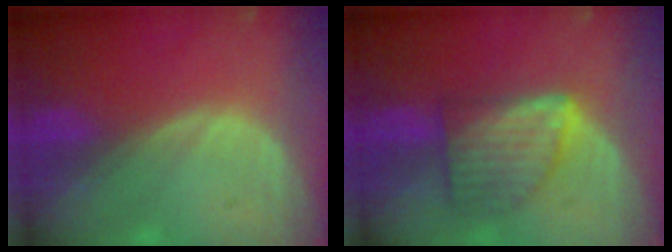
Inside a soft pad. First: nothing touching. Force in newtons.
{"total": 7.1, "press": 7.1, "slide": 0.1}